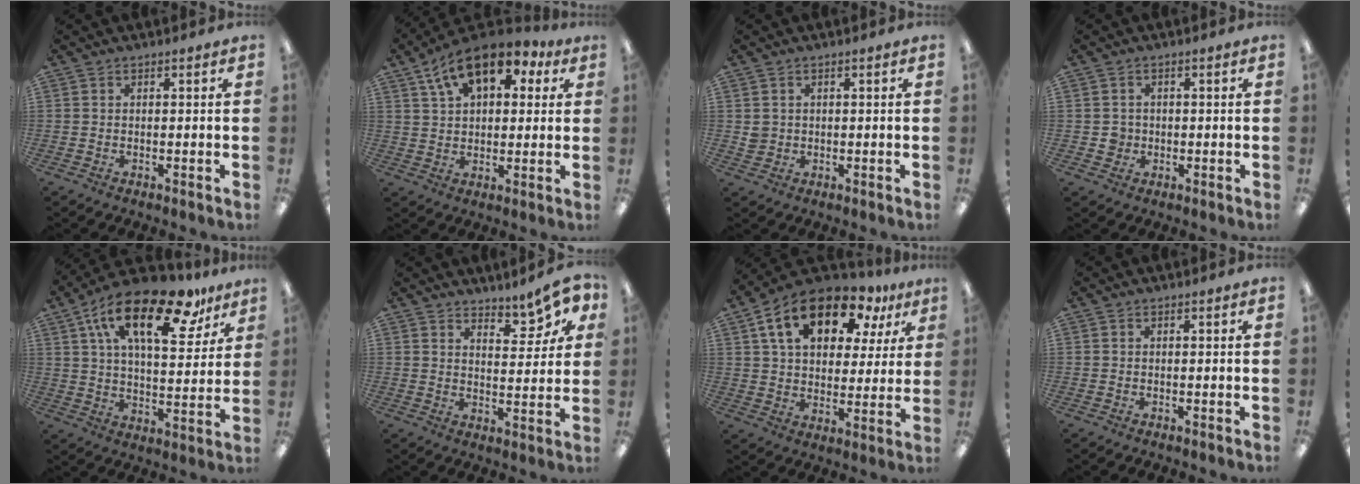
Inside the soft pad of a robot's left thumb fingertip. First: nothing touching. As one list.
[{"total": 14.0, "force": [7.6, 7.7, 8.9], "torque": [-0.149, -0.017, 0.137]}, {"total": 2.2, "force": [0.4, 2.1, 0.6], "torque": [-0.013, 0.004, 0.007]}, {"total": 2.3, "force": [-0.2, 2.2, 0.5], "torque": [-0.012, 0.005, -0.006]}, {"total": 21.6, "force": [12.3, 9.4, 15.1], "torque": [-0.248, -0.052, 0.204]}, {"total": 8.3, "force": [6.9, 2.7, 3.8], "torque": [-0.030, -0.055, 0.117]}, {"total": 17.7, "force": [10.1, 9.9, 10.8], "torque": [-0.178, -0.032, 0.174]}, {"total": 0.0}]